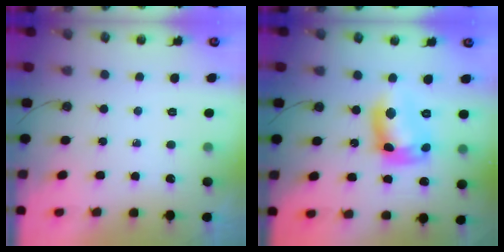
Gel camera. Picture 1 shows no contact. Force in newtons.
{"total": 12.7, "press": 12.7, "slide": 1.0}